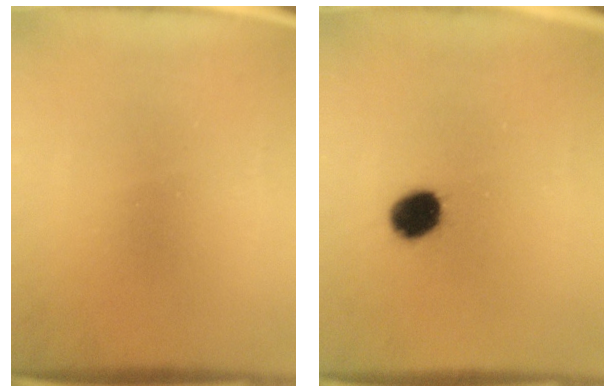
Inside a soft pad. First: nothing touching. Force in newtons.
{"total": 7.2}